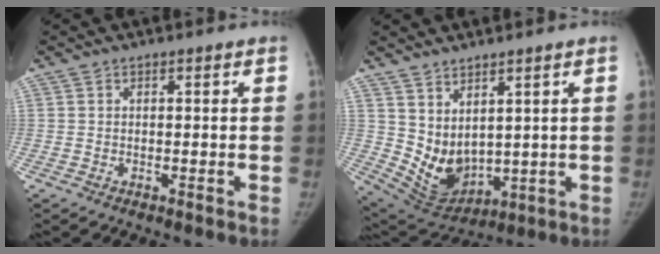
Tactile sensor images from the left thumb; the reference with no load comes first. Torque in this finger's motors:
{"motor_torque": [0.02, 0.02, 0.75, -0.69, 0.27]}